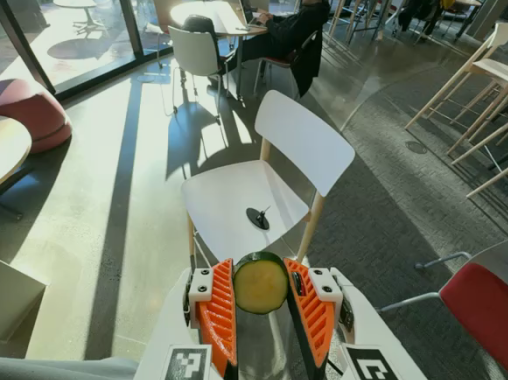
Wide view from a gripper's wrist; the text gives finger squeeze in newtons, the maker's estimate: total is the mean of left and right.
{"total": 9.5, "left": 9.8, "right": 9.3}